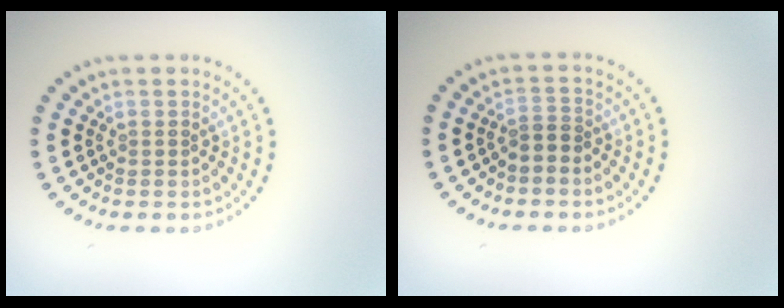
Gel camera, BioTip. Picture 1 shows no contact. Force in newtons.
{"total": 1.8, "press": 1.4, "slide": 1.1}